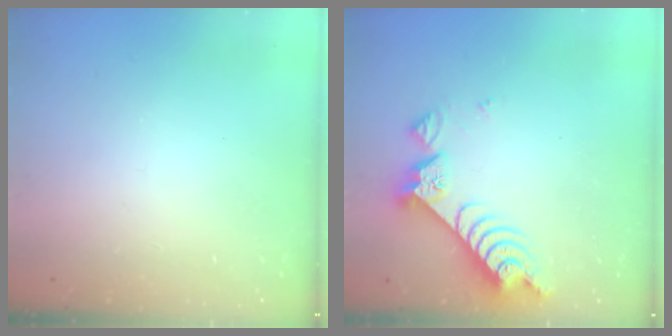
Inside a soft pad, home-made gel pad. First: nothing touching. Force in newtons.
{"total": 8.4, "press": 8.3, "slide": 0.9}